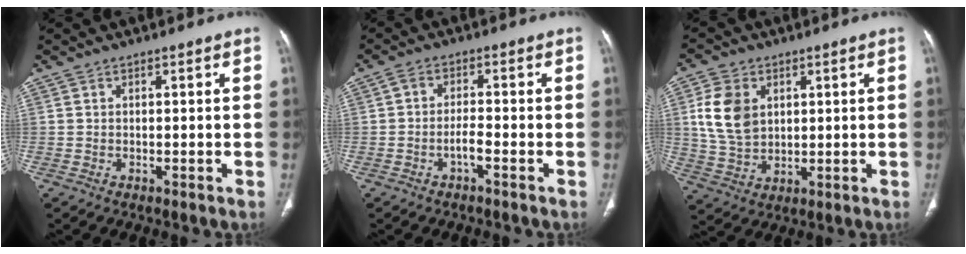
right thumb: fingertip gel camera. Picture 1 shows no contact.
{"total": 3.1, "force": [-1.6, 0.9, 2.5], "torque": [-0.048, 0.016, -0.032]}
{"total": 9.9, "force": [2.7, 7.1, 6.4], "torque": [-0.112, -0.009, 0.059]}